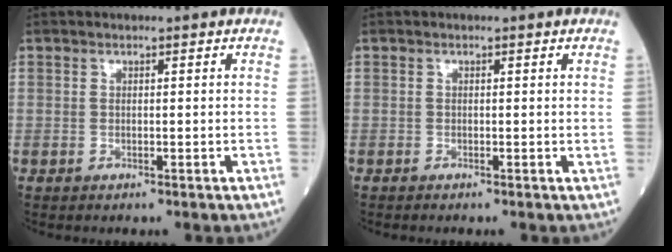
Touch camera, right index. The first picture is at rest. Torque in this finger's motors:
{"motor_torque": [0.04, 0.05, 0.01, 0.00]}